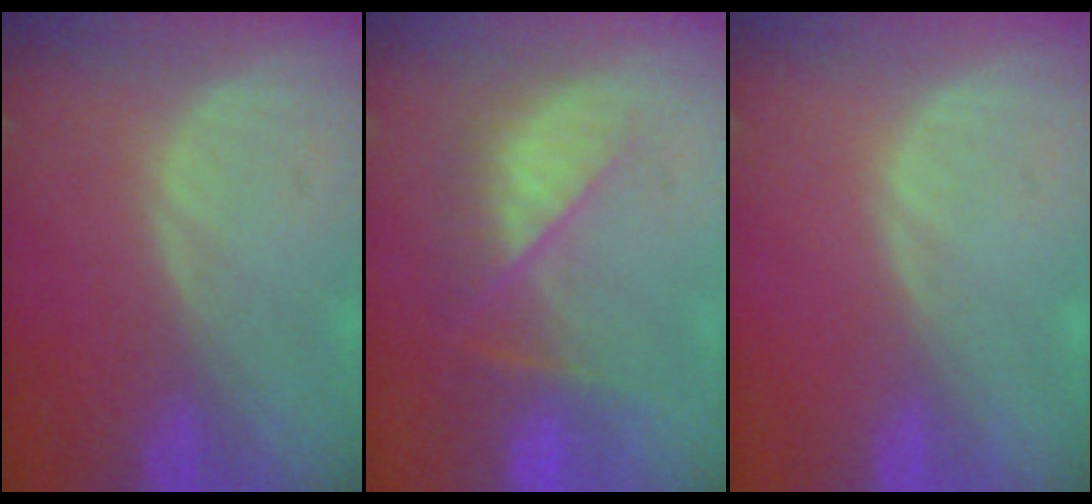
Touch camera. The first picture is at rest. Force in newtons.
{"total": 7.4, "press": 7.2, "slide": 1.9}
{"total": 0.0}